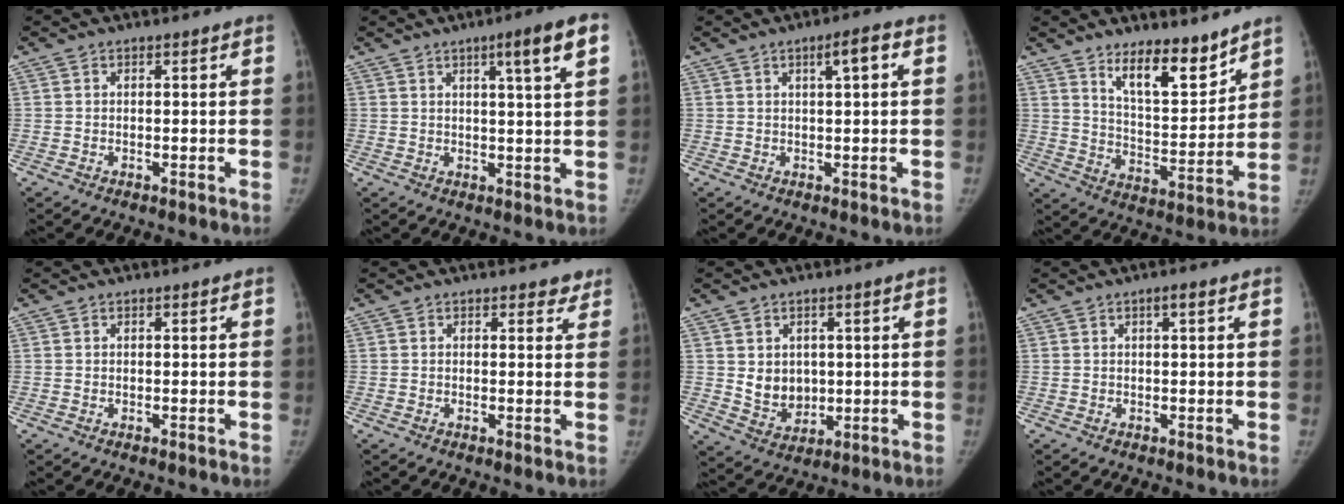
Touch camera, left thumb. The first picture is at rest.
{"total": 7.3, "force": [3.4, 0.0, 6.4], "torque": [-0.094, -0.009, 0.048]}
{"total": 3.7, "force": [1.2, 0.6, 3.4], "torque": [-0.048, 0.007, 0.017]}
{"total": 11.8, "force": [8.9, 3.9, 6.6], "torque": [-0.073, -0.080, 0.156]}
{"total": 0.0}
{"total": 2.0, "force": [1.6, 1.1, 0.3], "torque": [0.023, -0.008, 0.011]}
{"total": 6.6, "force": [0.9, 5.5, 3.5], "torque": [-0.028, -0.015, 0.033]}
{"total": 1.3, "force": [0.6, 0.2, 1.1], "torque": [-0.016, 0.002, 0.007]}